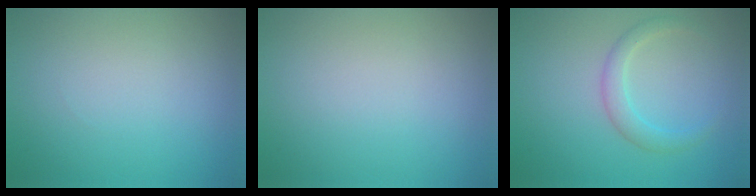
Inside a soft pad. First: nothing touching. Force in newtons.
{"total": 0.0}
{"total": 2.1, "press": 2.1, "slide": 0.1}